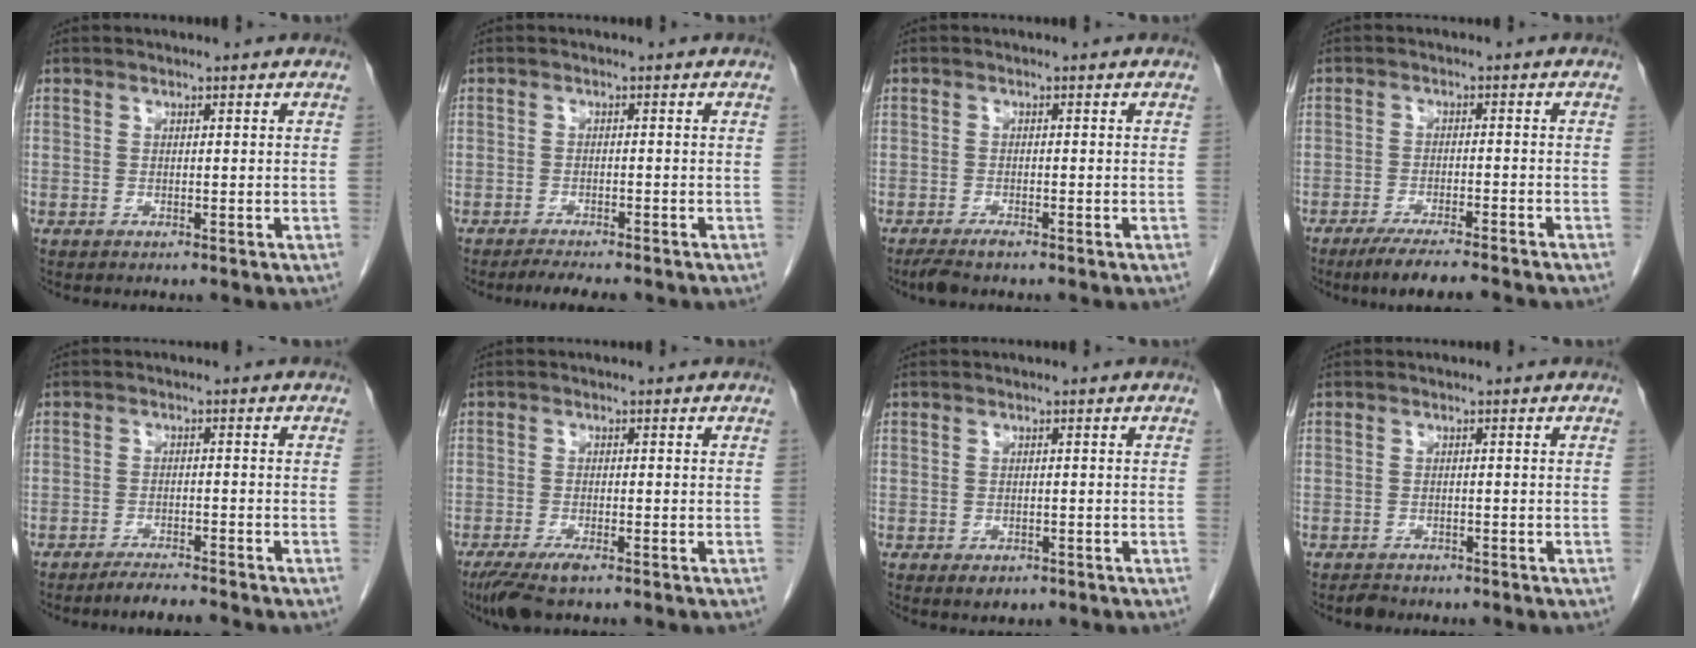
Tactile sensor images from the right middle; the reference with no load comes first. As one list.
[{"total": 4.3, "force": [-3.7, 0.7, 2.0], "torque": [-0.032, -0.009, -0.054]}, {"total": 2.4, "force": [-2.0, 0.4, 1.4], "torque": [-0.029, -0.006, -0.034]}, {"total": 7.7, "force": [-6.4, 0.1, 4.2], "torque": [-0.061, -0.018, -0.102]}, {"total": 3.5, "force": [-3.3, -0.6, 1.1], "torque": [-0.022, -0.014, -0.058]}, {"total": 4.7, "force": [-3.3, 0.8, 3.3], "torque": [-0.063, -0.012, -0.057]}, {"total": 1.9, "force": [-1.2, 1.1, 1.1], "torque": [-0.013, -0.001, -0.007]}, {"total": 1.5, "force": [-1.3, 0.7, 0.3], "torque": [-0.013, -0.001, -0.020]}]